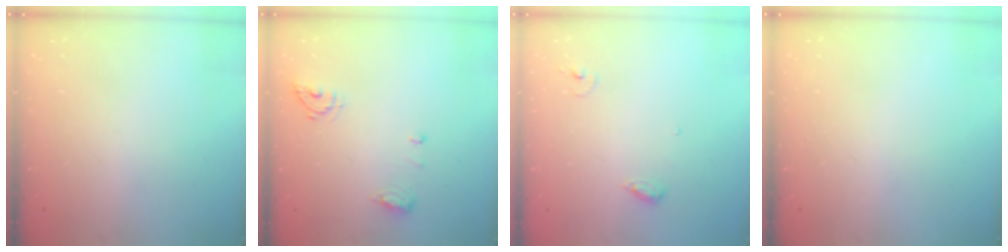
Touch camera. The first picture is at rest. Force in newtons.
{"total": 6.9, "press": 6.7, "slide": 1.7}
{"total": 6.4, "press": 6.4, "slide": 0.5}
{"total": 0.0}